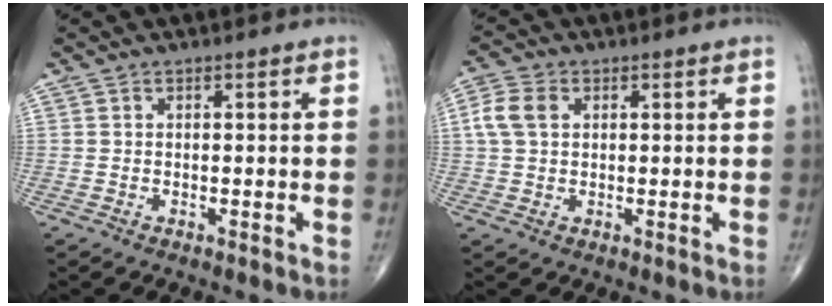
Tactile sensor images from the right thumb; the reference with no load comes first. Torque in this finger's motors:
{"motor_torque": [-0.13, 0.16, 0.16, 0.01, 0.04]}